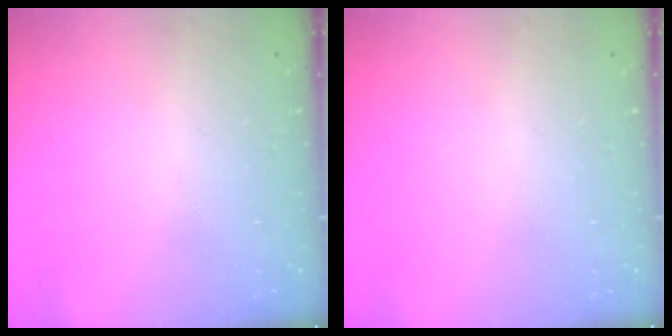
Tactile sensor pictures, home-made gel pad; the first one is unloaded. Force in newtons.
{"total": 0.0}